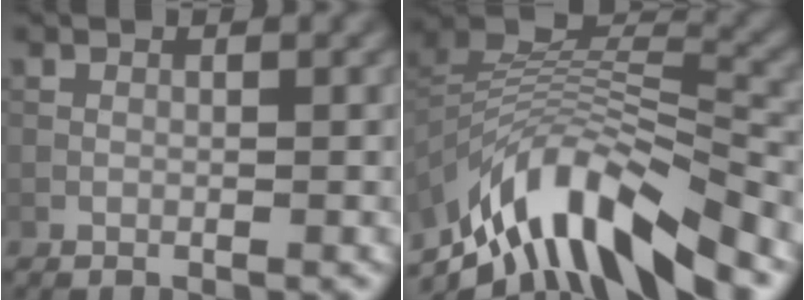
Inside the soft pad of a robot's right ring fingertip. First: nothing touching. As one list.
[{"total": 11.1, "force": [-7.1, 4.3, 7.4], "torque": [-0.134, 0.010, -0.133]}]